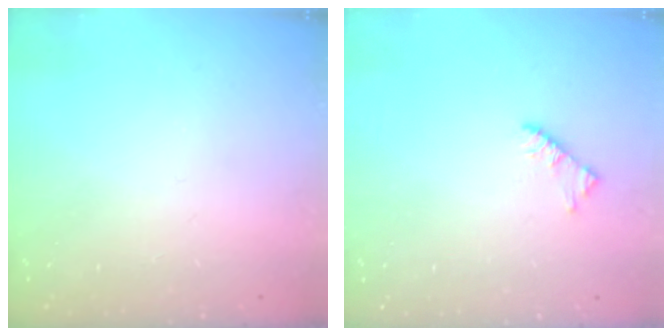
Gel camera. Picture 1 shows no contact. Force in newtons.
{"total": 3.3, "press": 3.2, "slide": 0.6}